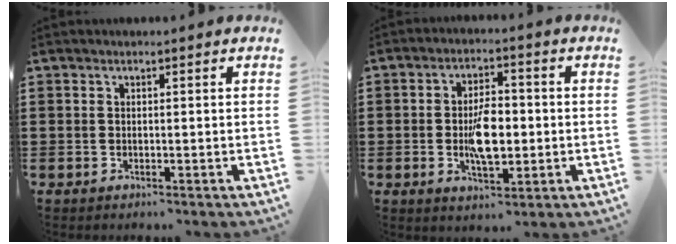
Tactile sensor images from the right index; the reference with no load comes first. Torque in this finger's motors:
{"motor_torque": [1.81, 0.33, 0.82, 0.15]}